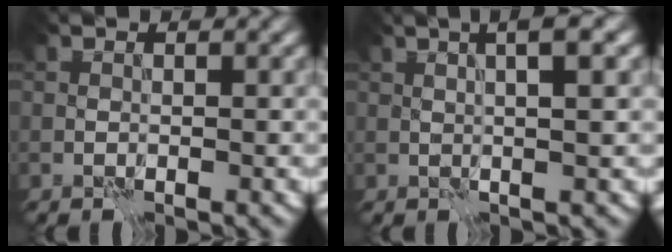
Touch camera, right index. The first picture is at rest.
{"total": 4.4, "force": [1.8, 1.3, 3.8], "torque": [-0.037, 0.020, 0.008]}